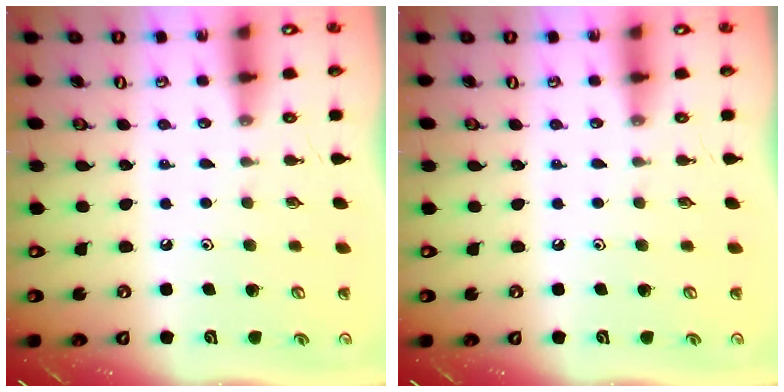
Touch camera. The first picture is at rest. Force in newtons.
{"total": 0.0}